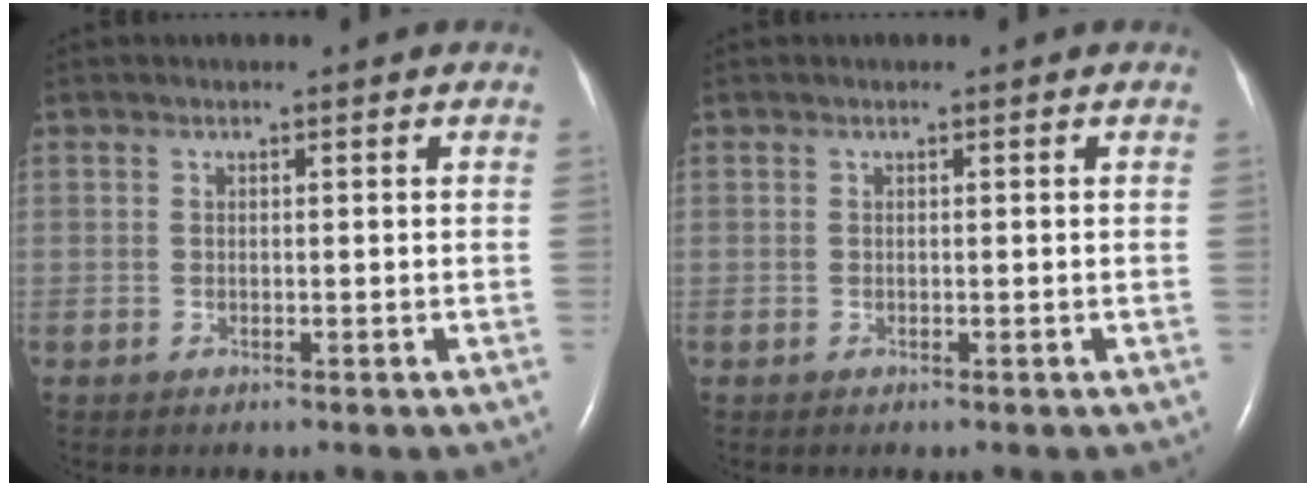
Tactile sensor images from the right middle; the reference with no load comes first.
{"total": 0.0}